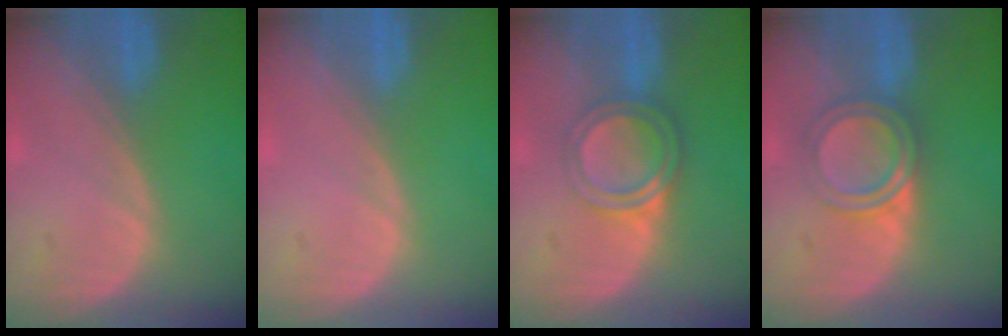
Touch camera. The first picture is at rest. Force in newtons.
{"total": 0.0}
{"total": 5.0, "press": 4.5, "slide": 2.1}
{"total": 4.6, "press": 4.6, "slide": 0.7}